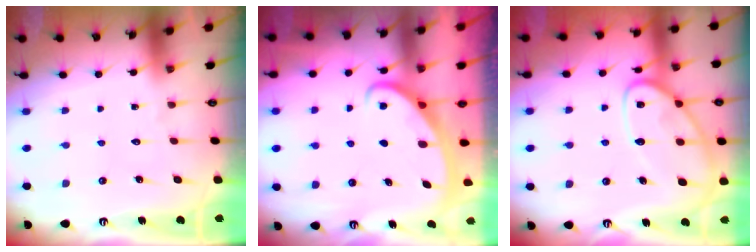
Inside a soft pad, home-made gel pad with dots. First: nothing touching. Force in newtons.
{"total": 2.8, "press": 2.8, "slide": 0.3}
{"total": 14.5, "press": 14.4, "slide": 1.0}